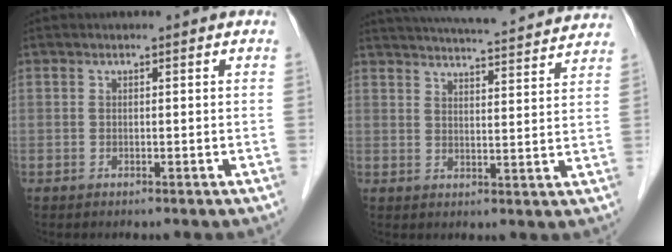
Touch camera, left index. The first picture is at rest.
{"total": 21.6, "force": [20.2, 1.8, 7.4], "torque": [-0.119, 0.007, 0.260]}